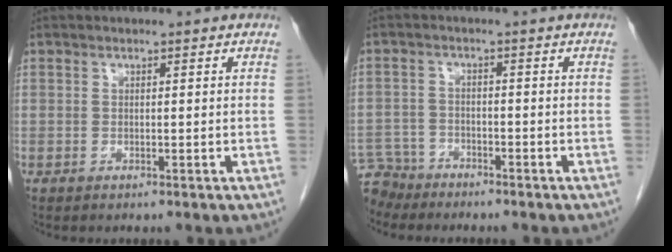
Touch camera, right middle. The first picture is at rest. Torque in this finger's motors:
{"motor_torque": [0.38, -0.51, 0.12, -0.08]}